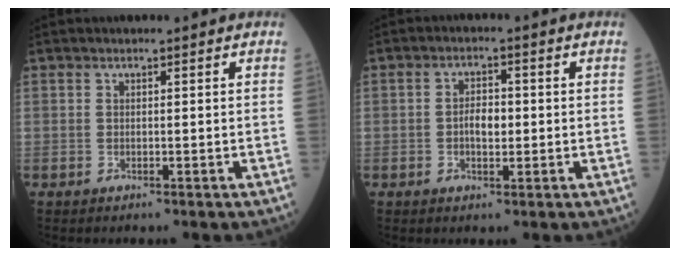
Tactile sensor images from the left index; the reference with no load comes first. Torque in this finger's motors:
{"motor_torque": [0.12, 0.06, 0.08, 0.05]}